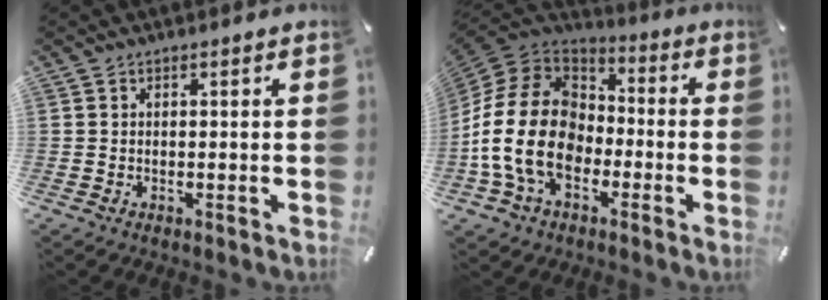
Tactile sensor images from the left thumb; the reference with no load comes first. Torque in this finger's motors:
{"motor_torque": [0.33, 3.65, 1.75, -0.59, 0.87]}